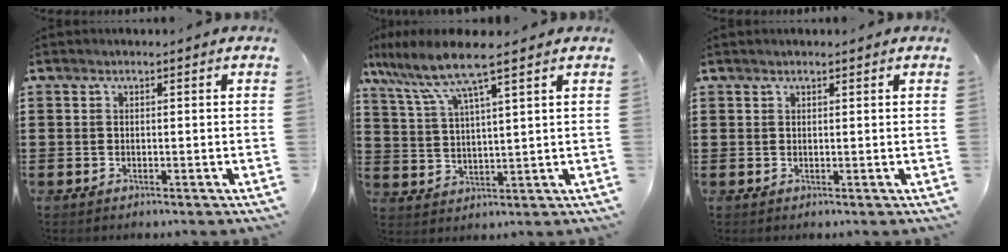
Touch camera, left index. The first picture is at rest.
{"total": 8.1, "force": [6.0, 0.3, 5.5], "torque": [-0.125, -0.022, 0.103]}
{"total": 0.7, "force": [0.6, 0.1, 0.4], "torque": [-0.007, 0.001, 0.011]}